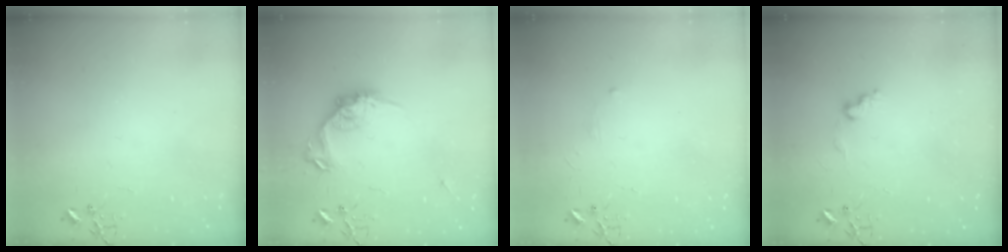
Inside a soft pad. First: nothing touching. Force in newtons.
{"total": 14.1, "press": 14.1, "slide": 0.3}
{"total": 2.8, "press": 2.8, "slide": 0.5}
{"total": 7.0, "press": 7.0, "slide": 0.8}